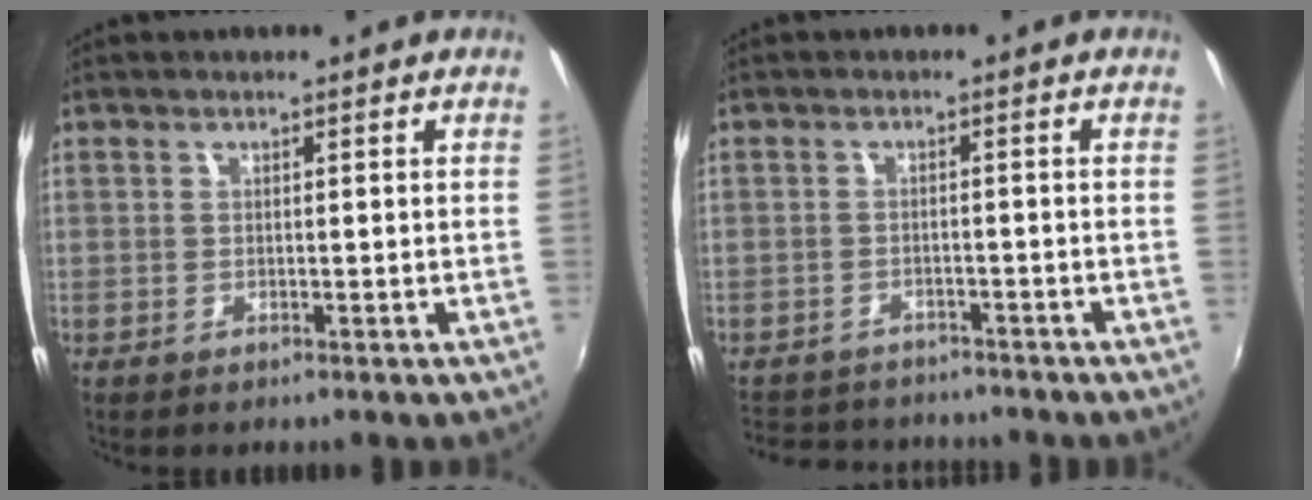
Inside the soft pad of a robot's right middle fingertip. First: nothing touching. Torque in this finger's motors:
{"motor_torque": [0.32, -0.36, -0.02, -0.03]}